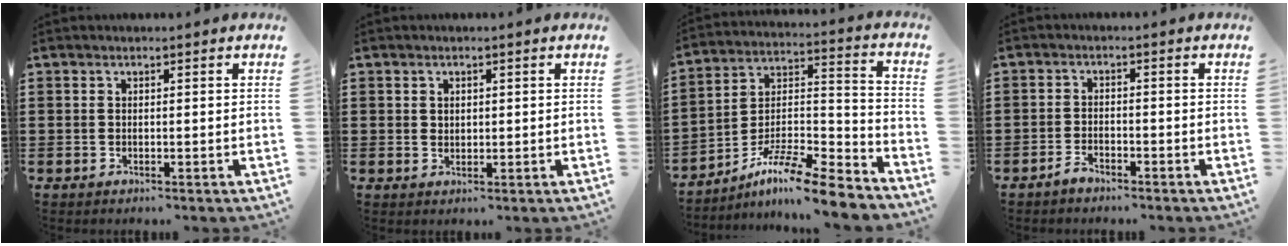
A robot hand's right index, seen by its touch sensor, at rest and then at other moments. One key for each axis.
{"total": 1.0, "fx": 0.6, "fy": 0.7, "fz": 0.3, "tx": -0.008, "ty": 0.003, "tz": 0.012}
{"total": 9.9, "fx": -8.5, "fy": 0.7, "fz": 5.1, "tx": -0.090, "ty": 0.006, "tz": -0.168}
{"total": 2.0, "fx": -1.8, "fy": 0.5, "fz": 0.6, "tx": -0.016, "ty": 0.002, "tz": -0.037}